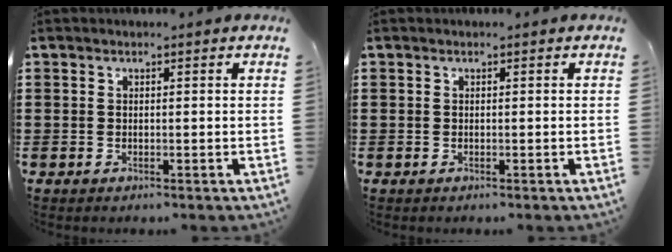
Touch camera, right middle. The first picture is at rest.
{"total": 0.0}